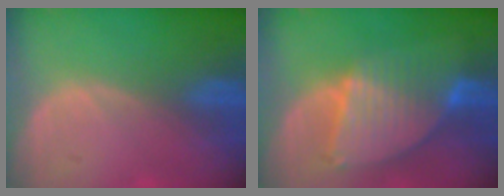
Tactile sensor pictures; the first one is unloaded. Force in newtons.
{"total": 8.7, "press": 7.6, "slide": 4.2}